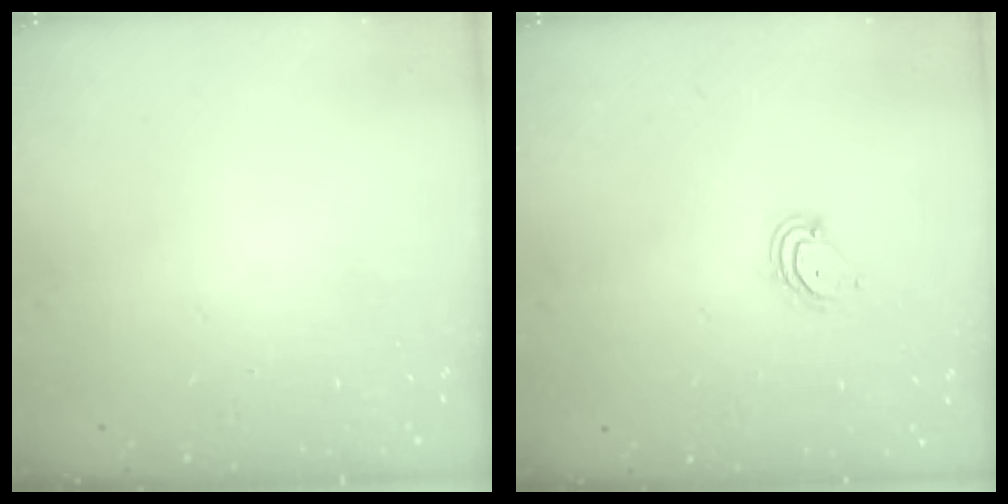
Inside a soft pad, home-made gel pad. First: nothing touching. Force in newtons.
{"total": 4.2, "press": 4.1, "slide": 0.5}